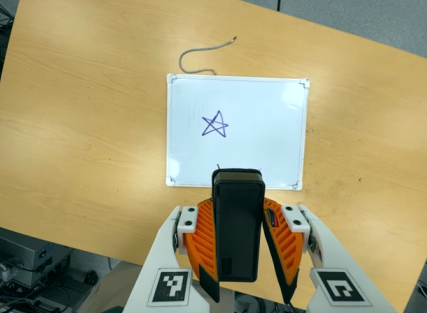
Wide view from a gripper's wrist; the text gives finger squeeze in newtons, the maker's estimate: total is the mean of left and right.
{"total": 6.4, "left": 5.0, "right": 7.8}